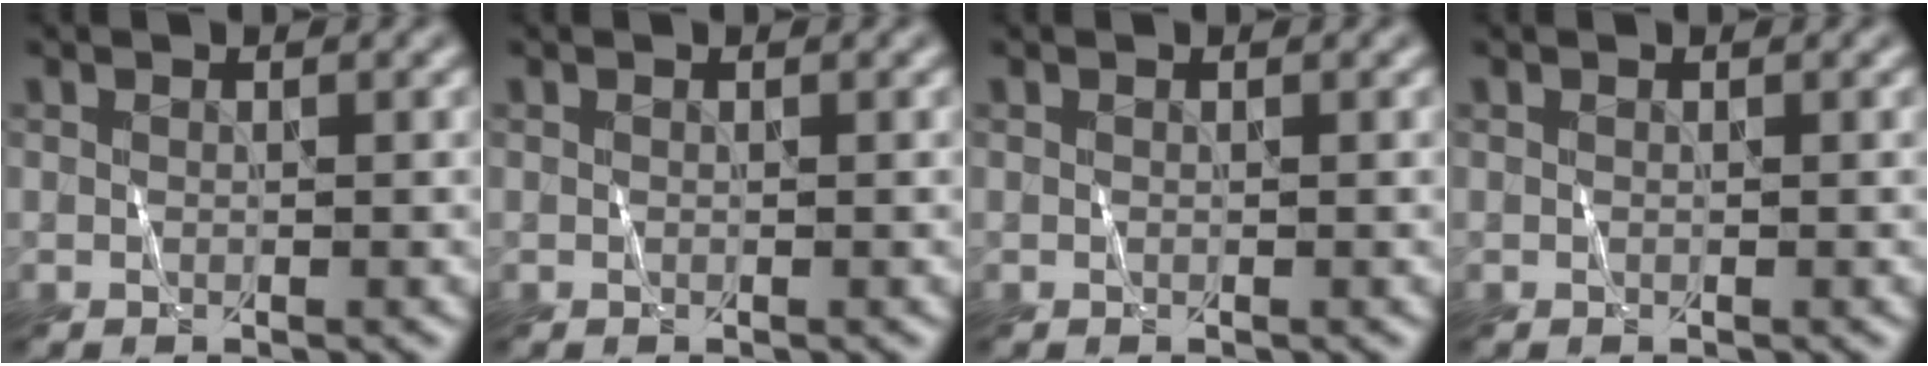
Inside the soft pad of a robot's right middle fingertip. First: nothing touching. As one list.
[{"total": 0.0}, {"total": 0.0}, {"total": 0.0}]